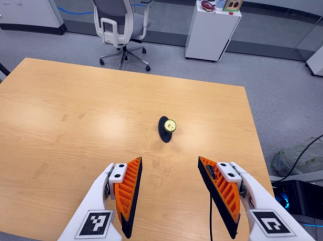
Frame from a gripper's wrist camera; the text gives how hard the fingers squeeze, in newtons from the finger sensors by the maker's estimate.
{"total": 0.0}